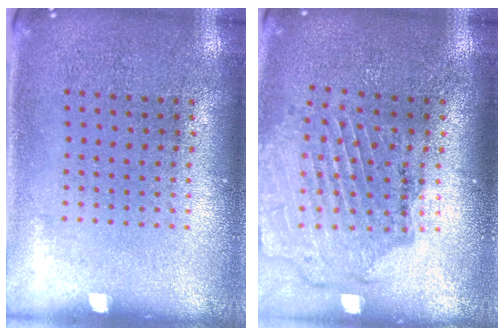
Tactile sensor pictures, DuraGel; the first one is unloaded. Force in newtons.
{"total": 1.6, "press": 1.6, "slide": 0.2}